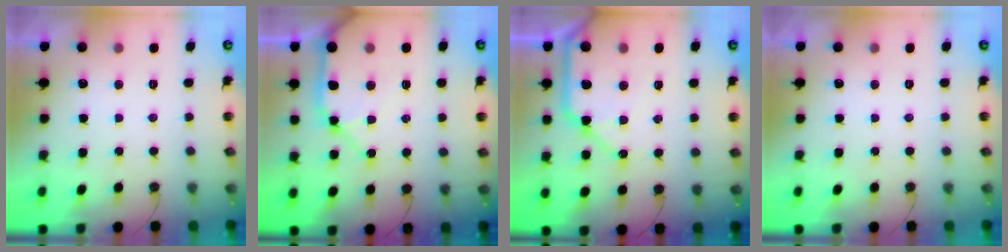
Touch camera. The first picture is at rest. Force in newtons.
{"total": 13.4, "press": 13.2, "slide": 1.8}
{"total": 13.3, "press": 13.3, "slide": 1.5}
{"total": 0.0}